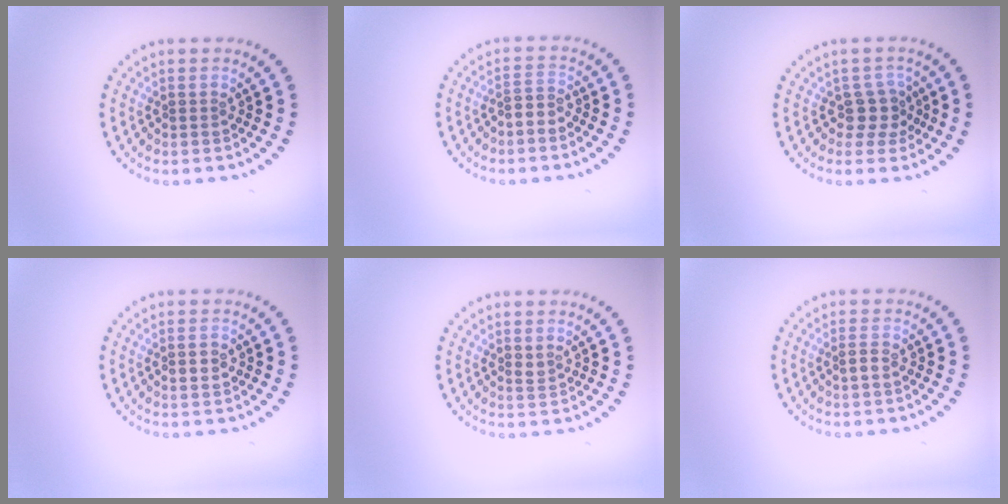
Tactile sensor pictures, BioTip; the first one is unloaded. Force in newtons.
{"total": 1.7, "press": 1.3, "slide": 1.1}
{"total": 2.3, "press": 1.8, "slide": 1.3}
{"total": 1.2, "press": 1.2, "slide": 0.1}
{"total": 0.6, "press": 0.5, "slide": 0.2}
{"total": 1.1, "press": 1.0, "slide": 0.4}